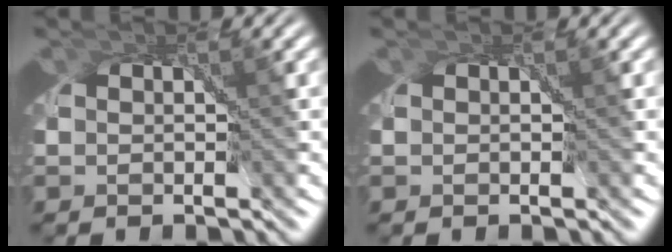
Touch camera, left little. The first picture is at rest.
{"total": 0.0}